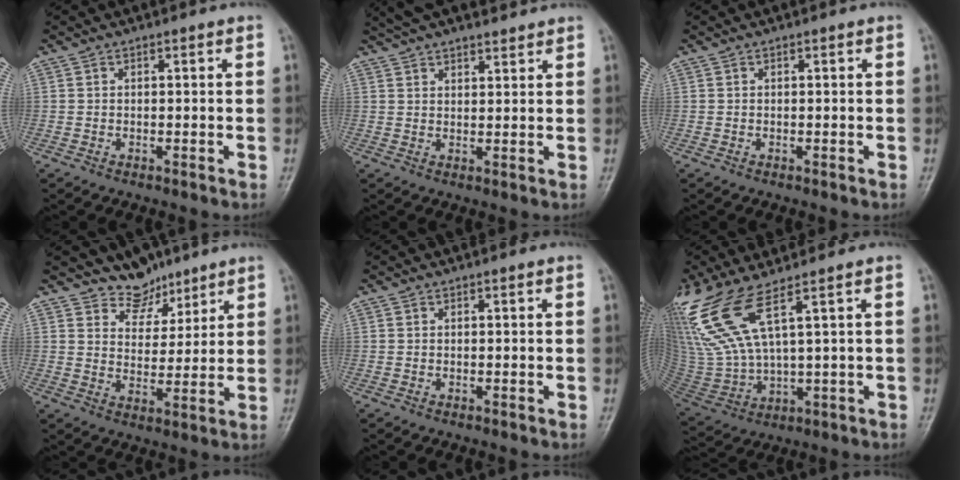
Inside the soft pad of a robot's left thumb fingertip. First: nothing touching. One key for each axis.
{"total": 9.8, "fx": 8.3, "fy": 2.8, "fz": 4.3, "tx": -0.048, "ty": 0.006, "tz": 0.139}
{"total": 0.0}
{"total": 6.6, "fx": 5.5, "fy": 3.6, "fz": 0.5, "tx": 0.024, "ty": -0.046, "tz": 0.102}
{"total": 0.0}
{"total": 14.6, "fx": 8.3, "fy": 3.3, "fz": 11.5, "tx": -0.281, "ty": -0.032, "tz": 0.183}